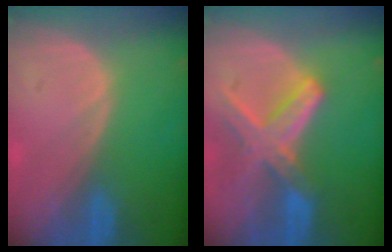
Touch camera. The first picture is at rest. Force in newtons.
{"total": 8.2, "press": 7.3, "slide": 3.9}